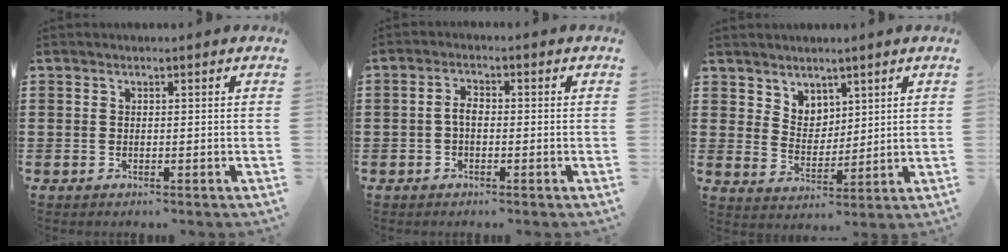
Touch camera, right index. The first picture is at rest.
{"total": 2.3, "force": [-0.6, 1.1, 1.9], "torque": [-0.046, 0.001, -0.014]}
{"total": 4.5, "force": [3.5, 2.7, 0.0], "torque": [-0.018, -0.003, 0.067]}